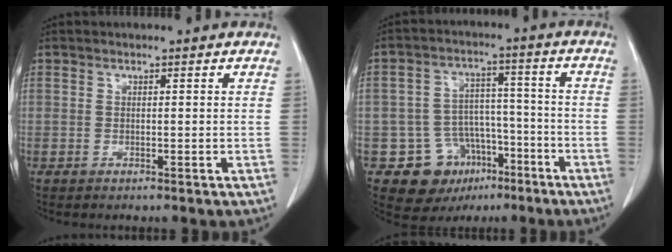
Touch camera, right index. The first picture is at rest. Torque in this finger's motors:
{"motor_torque": [-0.26, 0.04, -0.60, -0.21]}